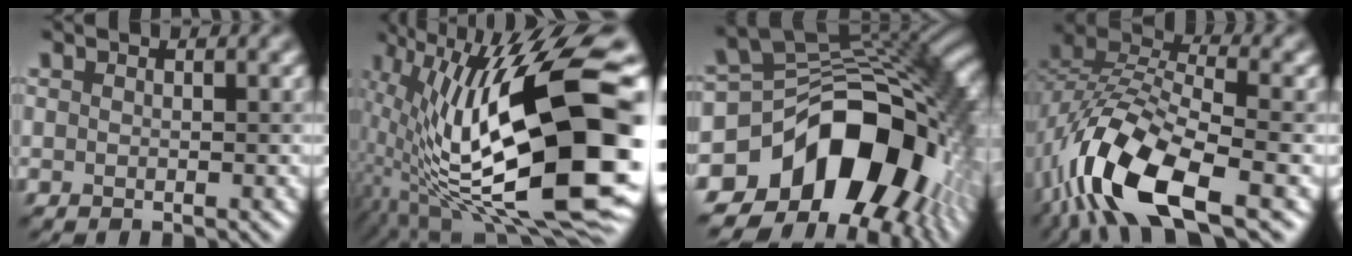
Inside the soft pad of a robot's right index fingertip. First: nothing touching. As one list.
[{"total": 18.0, "force": [0.1, 6.5, 16.8], "torque": [-0.286, 0.009, -0.005]}, {"total": 16.3, "force": [-5.9, 10.6, 10.8], "torque": [-0.140, -0.008, -0.097]}, {"total": 11.8, "force": [-6.2, 4.4, 9.0], "torque": [-0.179, 0.003, -0.124]}]